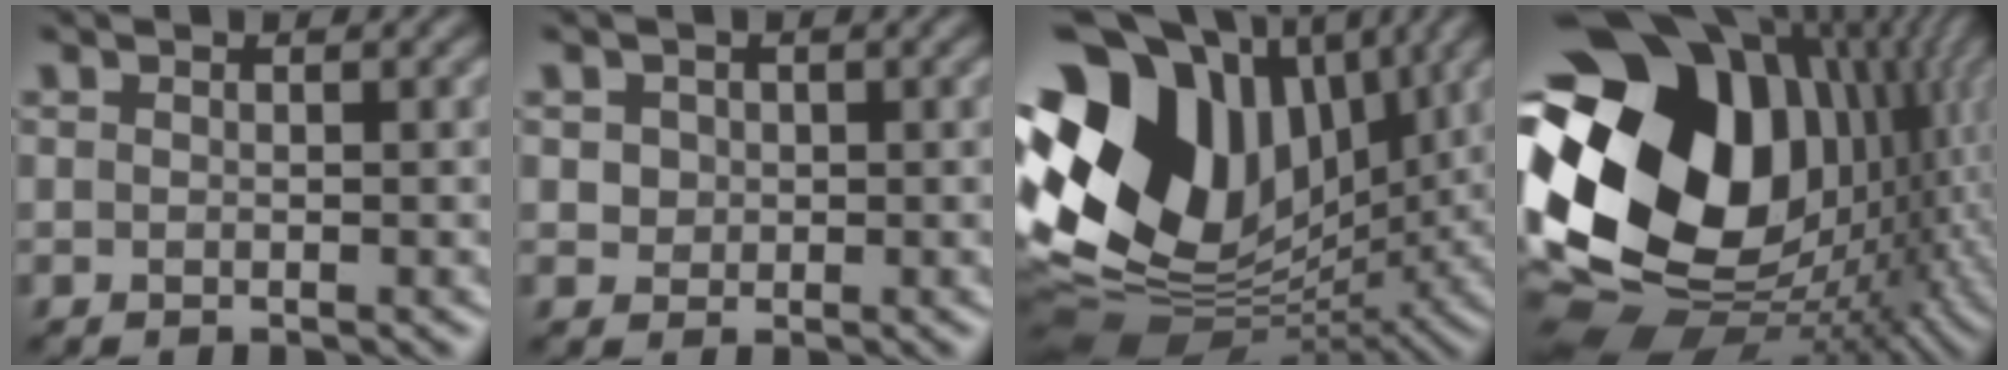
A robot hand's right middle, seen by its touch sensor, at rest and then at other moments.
{"total": 1.4, "force": [0.6, 1.3, 0.2], "torque": [-0.005, 0.002, 0.012]}
{"total": 17.5, "force": [2.3, 13.0, 11.5], "torque": [-0.248, 0.000, 0.058]}
{"total": 20.2, "force": [2.4, 14.7, 13.6], "torque": [-0.275, -0.003, 0.058]}